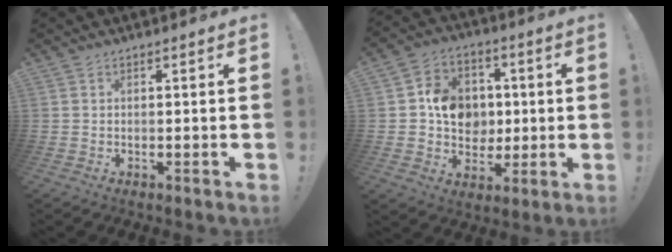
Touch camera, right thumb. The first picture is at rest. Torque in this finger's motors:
{"motor_torque": [0.79, 0.81, 0.19, -0.20, 0.07]}